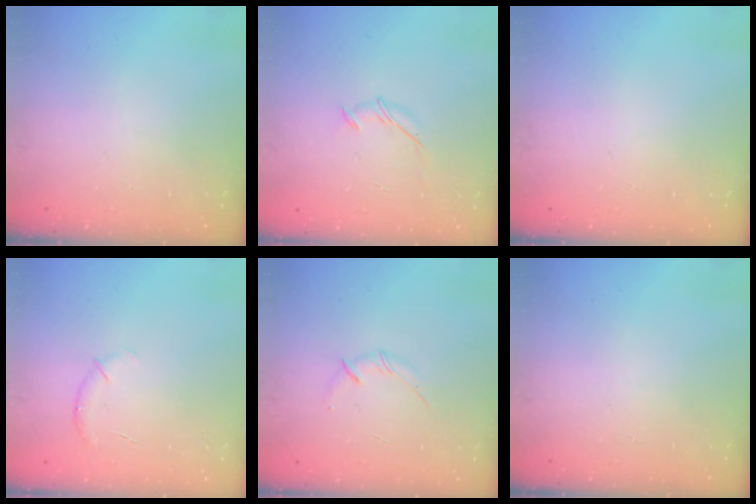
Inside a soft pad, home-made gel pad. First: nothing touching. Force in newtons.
{"total": 5.4, "press": 5.4, "slide": 1.0}
{"total": 0.0}
{"total": 6.9, "press": 6.7, "slide": 1.8}
{"total": 3.0, "press": 2.9, "slide": 0.8}
{"total": 0.0}